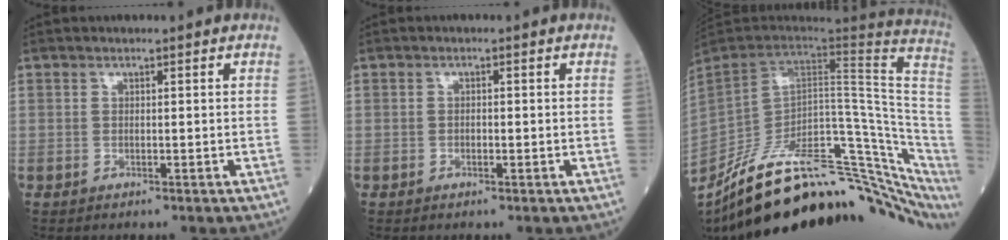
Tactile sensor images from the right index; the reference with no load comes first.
{"total": 0.8, "force": [-0.2, 0.4, 0.6], "torque": [-0.011, 0.002, -0.001]}
{"total": 33.1, "force": [-24.3, 9.4, 20.5], "torque": [-0.231, -0.006, -0.339]}